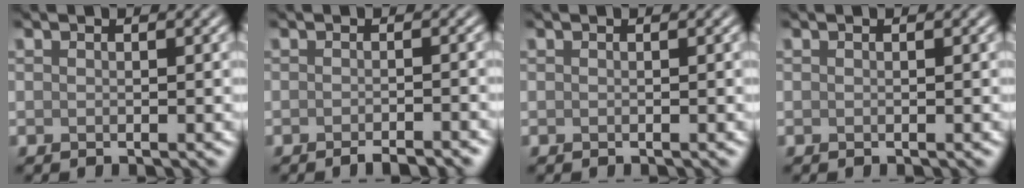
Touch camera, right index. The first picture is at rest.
{"total": 2.1, "force": [-1.7, 0.3, 1.2], "torque": [-0.005, 0.001, -0.027]}
{"total": 0.0}
{"total": 0.0}